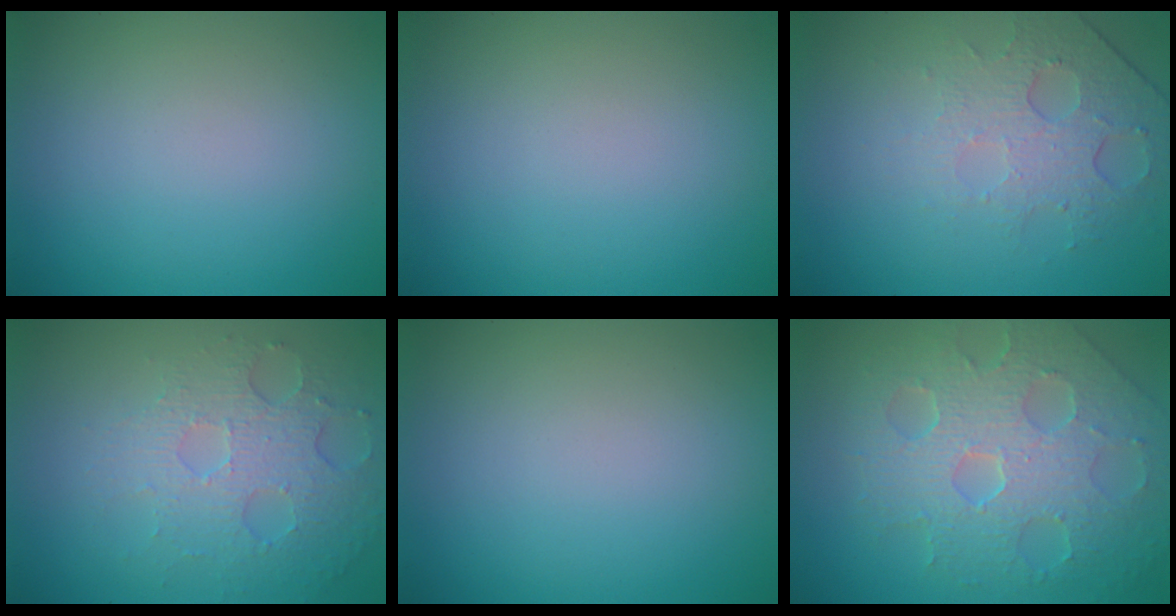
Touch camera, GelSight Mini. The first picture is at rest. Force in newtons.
{"total": 0.0}
{"total": 4.6, "press": 3.0, "slide": 3.4}
{"total": 4.9, "press": 3.4, "slide": 3.5}
{"total": 0.0}
{"total": 7.9, "press": 5.5, "slide": 5.7}